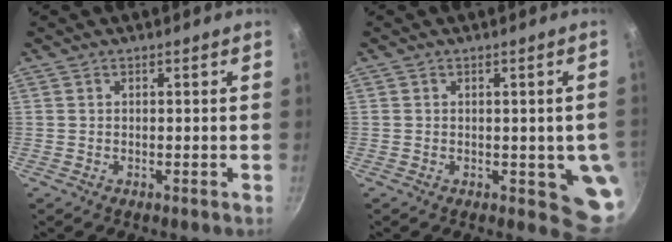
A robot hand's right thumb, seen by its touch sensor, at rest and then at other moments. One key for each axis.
{"total": 6.7, "fx": -0.7, "fy": 3.4, "fz": 5.7, "tx": -0.046, "ty": -0.008, "tz": -0.007}